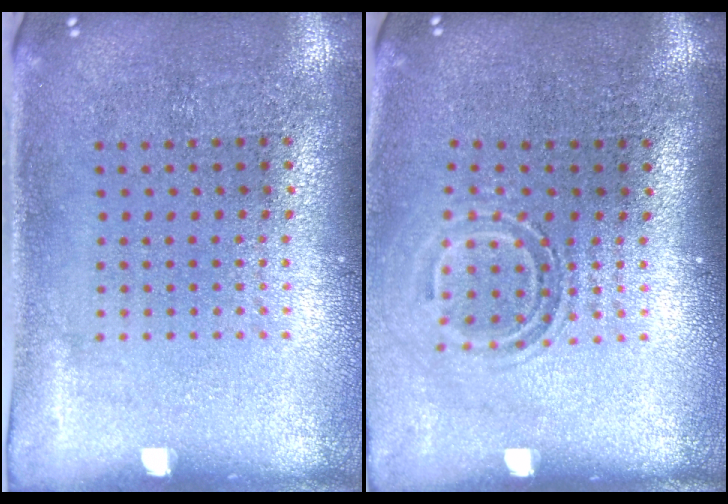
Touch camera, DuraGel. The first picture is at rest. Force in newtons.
{"total": 1.6, "press": 1.0, "slide": 1.2}